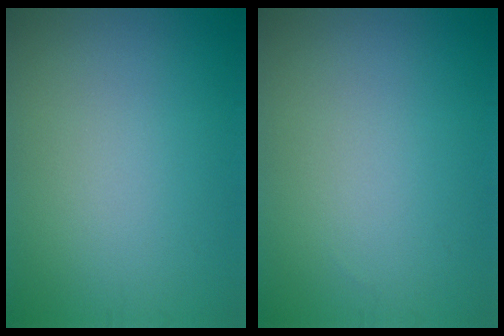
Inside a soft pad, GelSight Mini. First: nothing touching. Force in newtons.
{"total": 0.0}